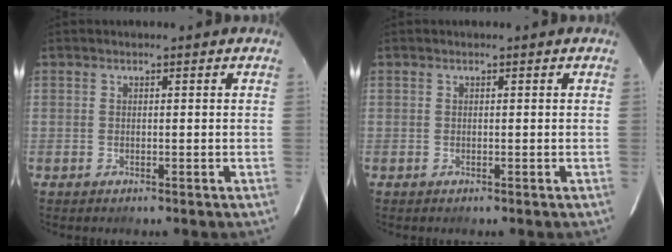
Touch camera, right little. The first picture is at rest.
{"total": 0.0}